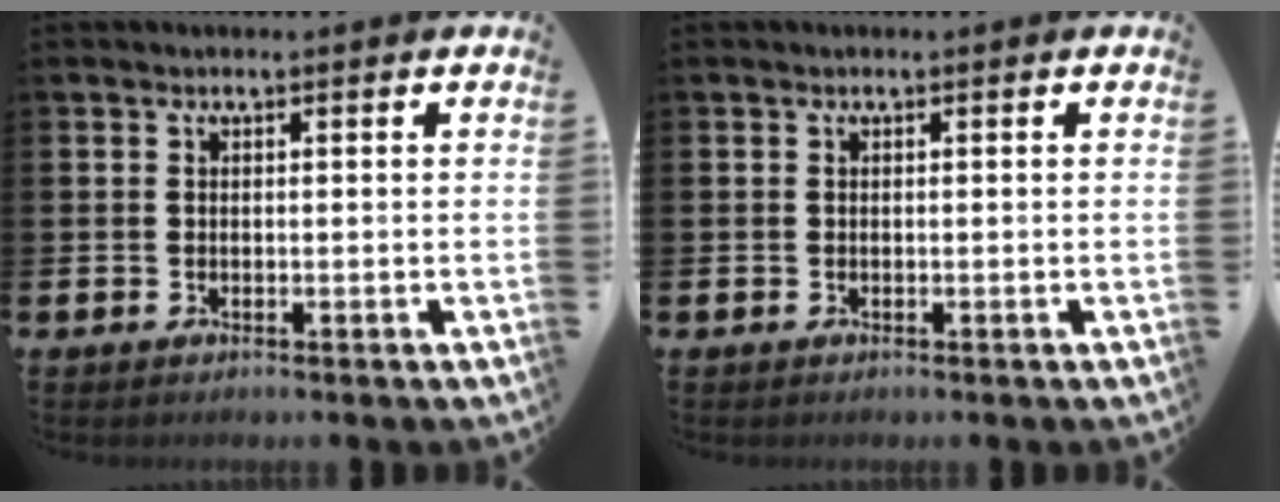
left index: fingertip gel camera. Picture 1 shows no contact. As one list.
[{"total": 0.0}]